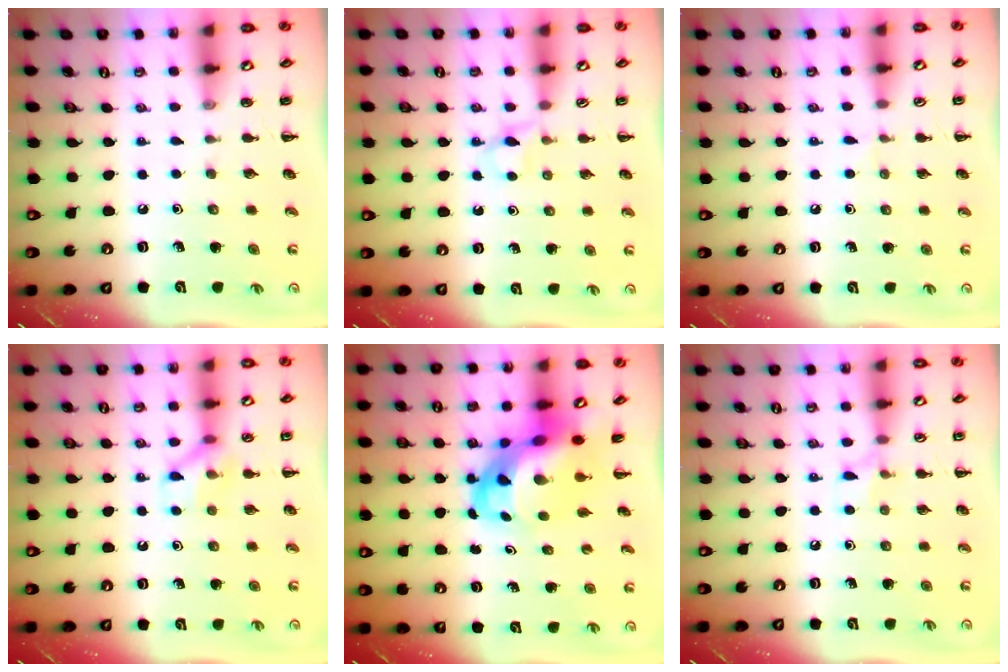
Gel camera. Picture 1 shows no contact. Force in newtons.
{"total": 3.1, "press": 2.8, "slide": 1.2}
{"total": 3.8, "press": 3.5, "slide": 1.5}
{"total": 8.9, "press": 8.9, "slide": 0.7}
{"total": 7.8, "press": 7.5, "slide": 2.1}
{"total": 5.9, "press": 5.7, "slide": 1.6}